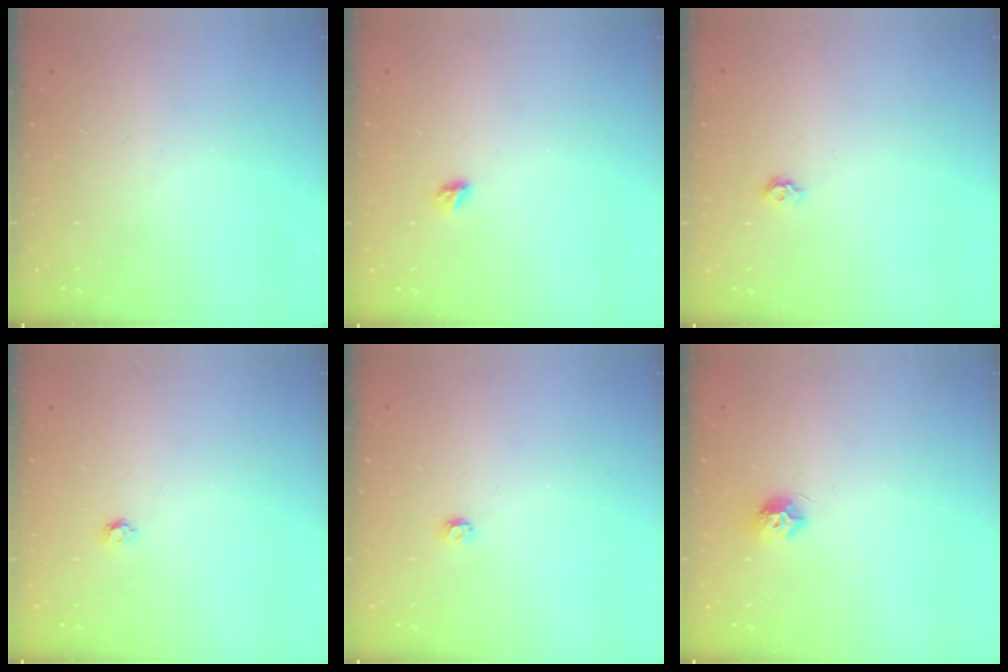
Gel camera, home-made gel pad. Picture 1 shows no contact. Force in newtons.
{"total": 5.1, "press": 5.1, "slide": 0.5}
{"total": 4.6, "press": 4.6, "slide": 0.6}
{"total": 3.3, "press": 3.3, "slide": 0.3}
{"total": 3.0, "press": 3.0, "slide": 0.4}
{"total": 7.6, "press": 7.6, "slide": 0.2}